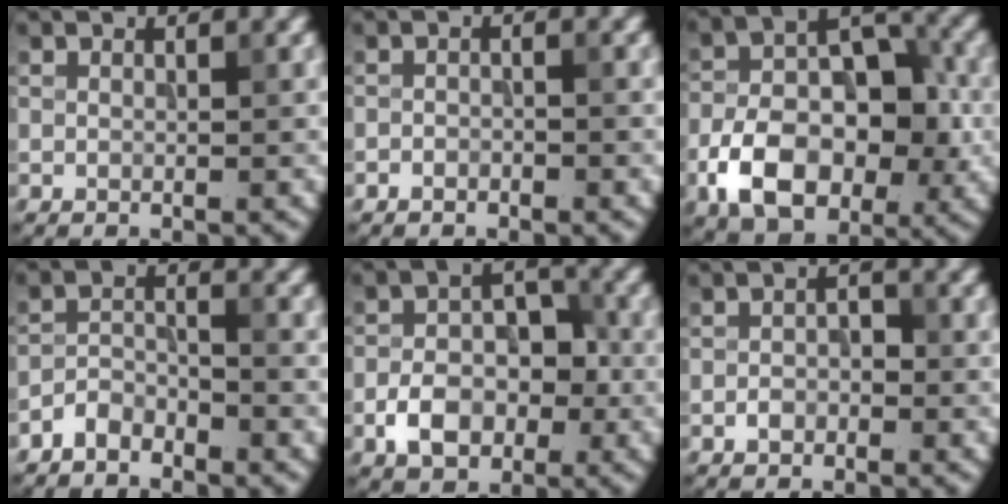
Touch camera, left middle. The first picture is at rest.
{"total": 1.0, "force": [-0.7, 0.5, 0.4], "torque": [-0.005, 0.002, -0.014]}
{"total": 10.0, "force": [-3.4, 6.0, 7.2], "torque": [-0.124, 0.003, -0.060]}
{"total": 2.2, "force": [-1.9, 0.9, 0.8], "torque": [-0.013, 0.010, -0.042]}
{"total": 5.5, "force": [-2.0, 3.6, 3.6], "torque": [-0.051, 0.004, -0.036]}
{"total": 1.8, "force": [-0.8, 1.2, 1.0], "torque": [-0.015, 0.004, -0.016]}